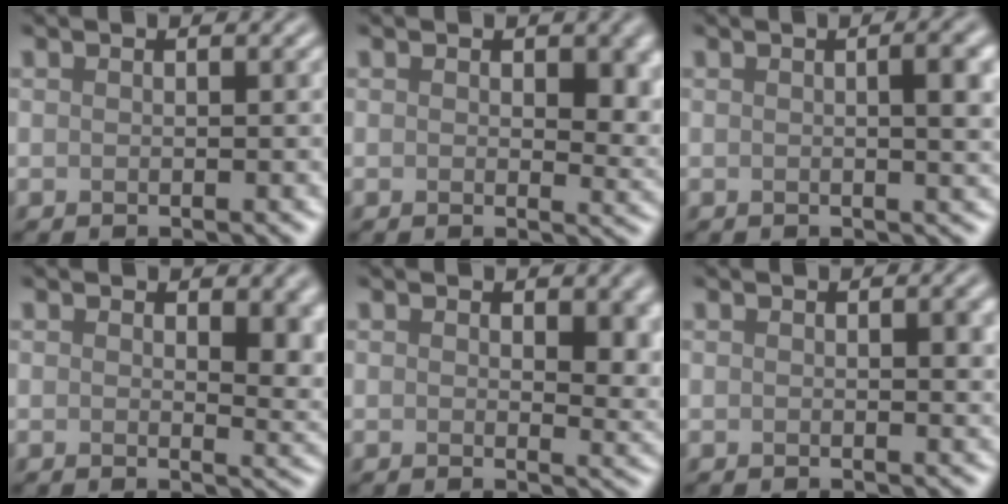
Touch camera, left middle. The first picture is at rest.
{"total": 3.9, "force": [0.9, 2.3, 3.0], "torque": [-0.032, -0.008, 0.012]}
{"total": 4.0, "force": [0.5, 1.1, 3.8], "torque": [-0.044, 0.009, 0.006]}
{"total": 4.2, "force": [1.4, 2.2, 3.3], "torque": [-0.035, -0.008, 0.026]}
{"total": 4.0, "force": [1.1, 2.2, 3.1], "torque": [-0.033, -0.008, 0.019]}
{"total": 1.4, "force": [0.3, 0.4, 1.3], "torque": [-0.016, -0.001, 0.006]}